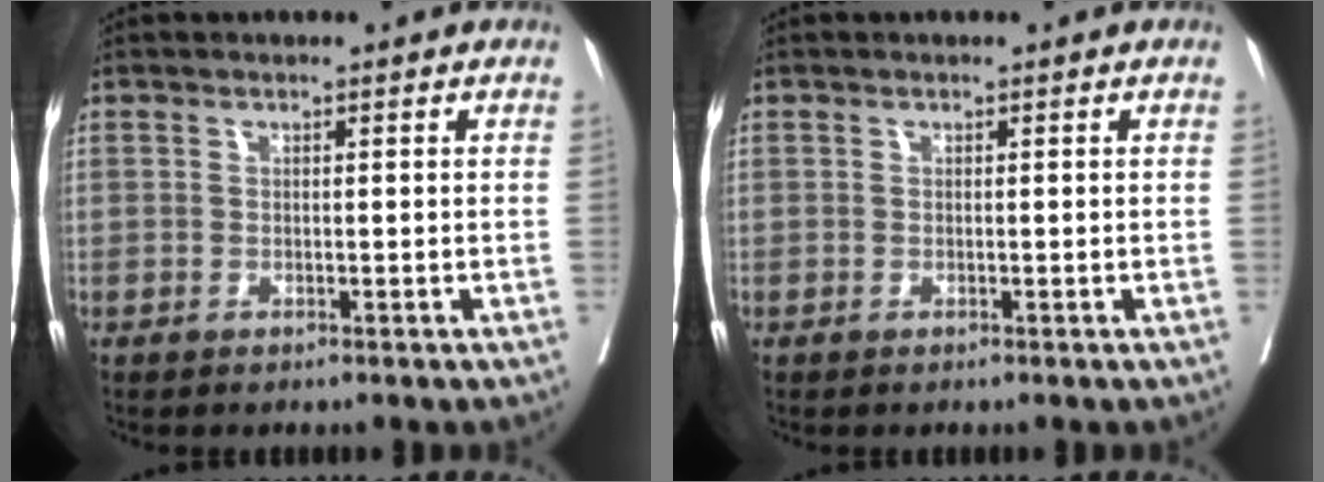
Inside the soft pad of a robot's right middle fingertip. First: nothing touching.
{"total": 0.0}